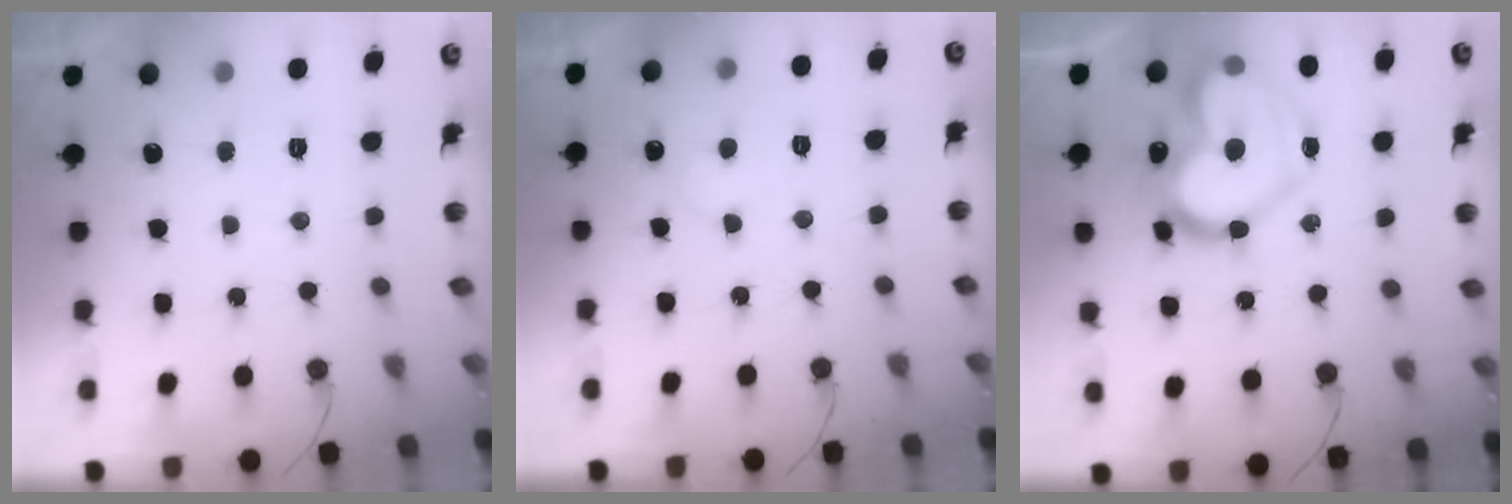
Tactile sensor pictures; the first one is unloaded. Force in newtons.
{"total": 6.0, "press": 6.0, "slide": 0.6}
{"total": 23.8, "press": 23.8, "slide": 1.8}